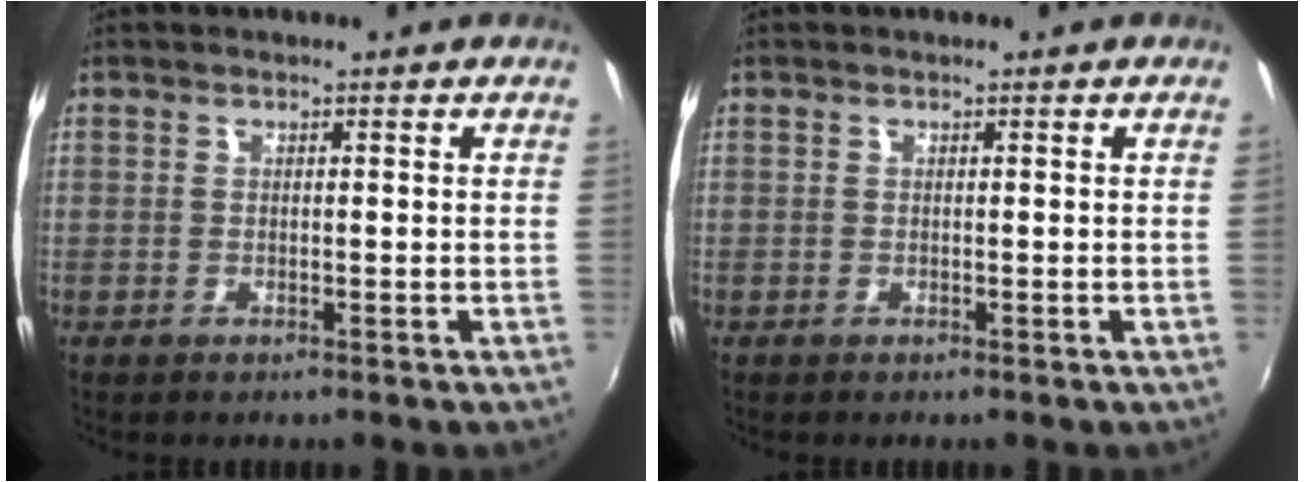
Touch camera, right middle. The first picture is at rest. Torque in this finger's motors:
{"motor_torque": [0.68, -0.56, -0.06, -0.20]}